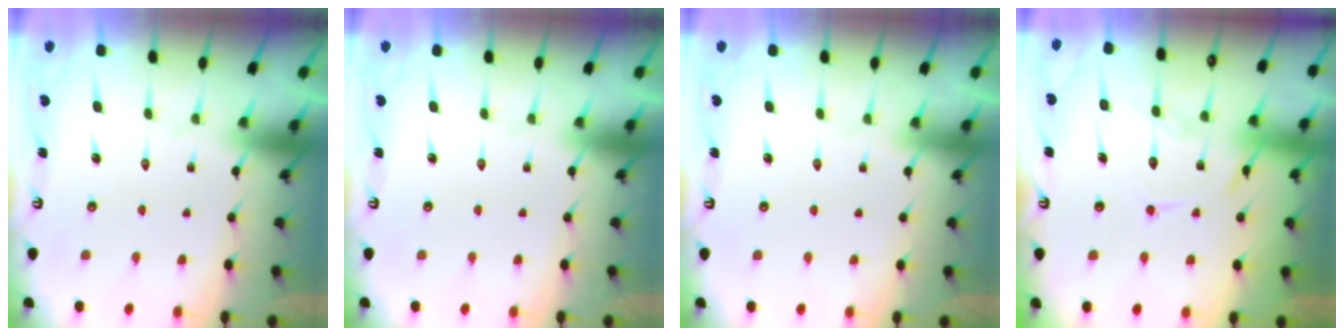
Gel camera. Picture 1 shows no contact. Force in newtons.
{"total": 0.0}
{"total": 0.0}
{"total": 14.0, "press": 14.0, "slide": 1.2}